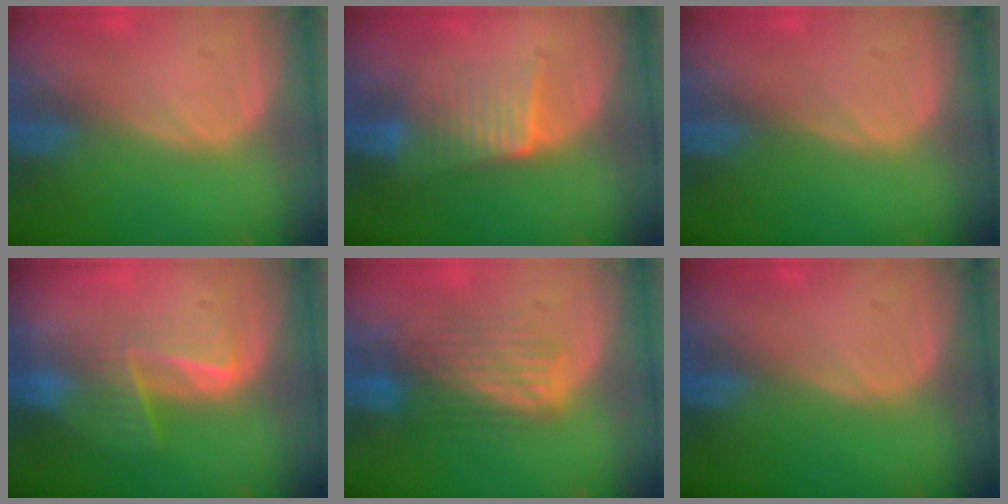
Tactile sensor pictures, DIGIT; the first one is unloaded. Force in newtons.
{"total": 5.9, "press": 5.7, "slide": 1.7}
{"total": 0.0}
{"total": 6.7, "press": 5.5, "slide": 3.7}
{"total": 6.3, "press": 6.3, "slide": 0.5}
{"total": 0.0}